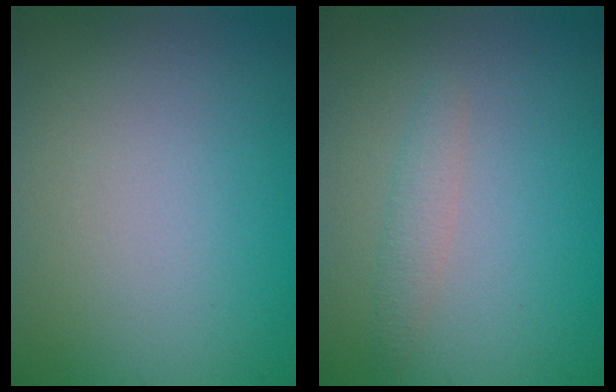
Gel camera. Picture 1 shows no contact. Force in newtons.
{"total": 1.4, "press": 1.4, "slide": 0.1}